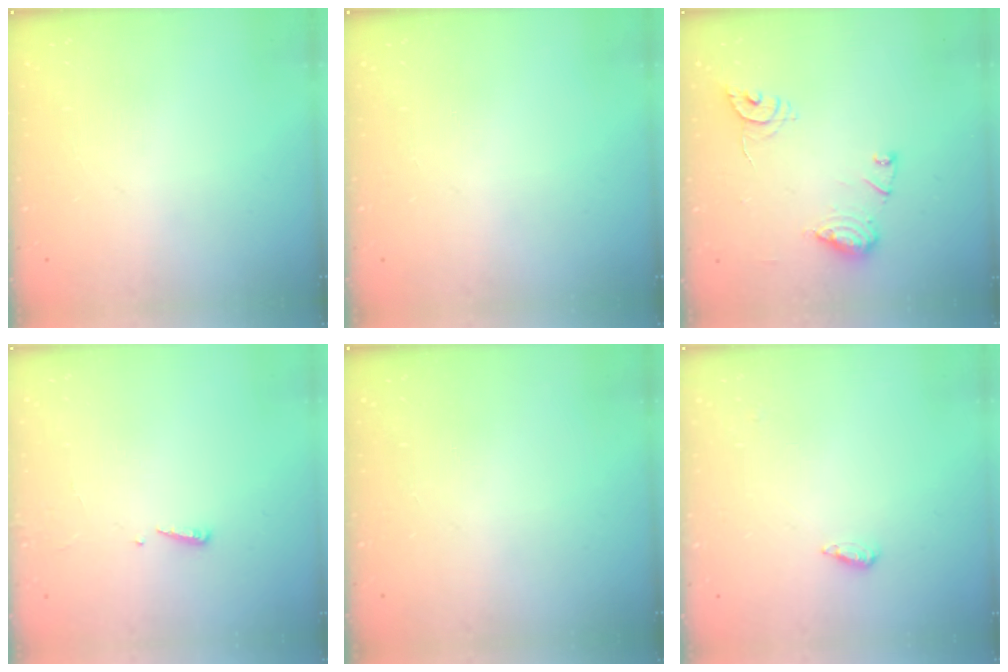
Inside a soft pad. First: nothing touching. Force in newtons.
{"total": 0.0}
{"total": 10.8, "press": 10.8, "slide": 0.5}
{"total": 2.4, "press": 2.4, "slide": 0.2}
{"total": 0.0}
{"total": 2.2, "press": 2.2, "slide": 0.5}